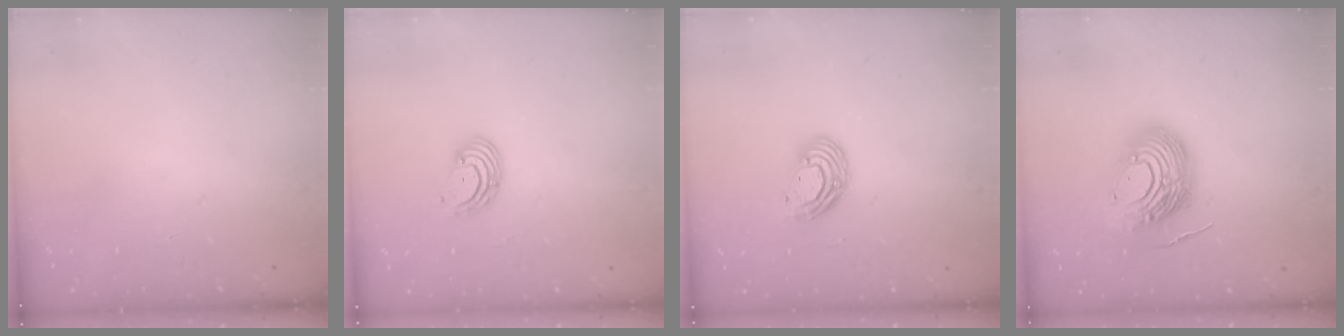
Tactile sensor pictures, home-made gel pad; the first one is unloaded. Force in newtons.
{"total": 3.2, "press": 3.2, "slide": 0.2}
{"total": 8.9, "press": 8.7, "slide": 1.8}
{"total": 14.6, "press": 14.6, "slide": 1.4}